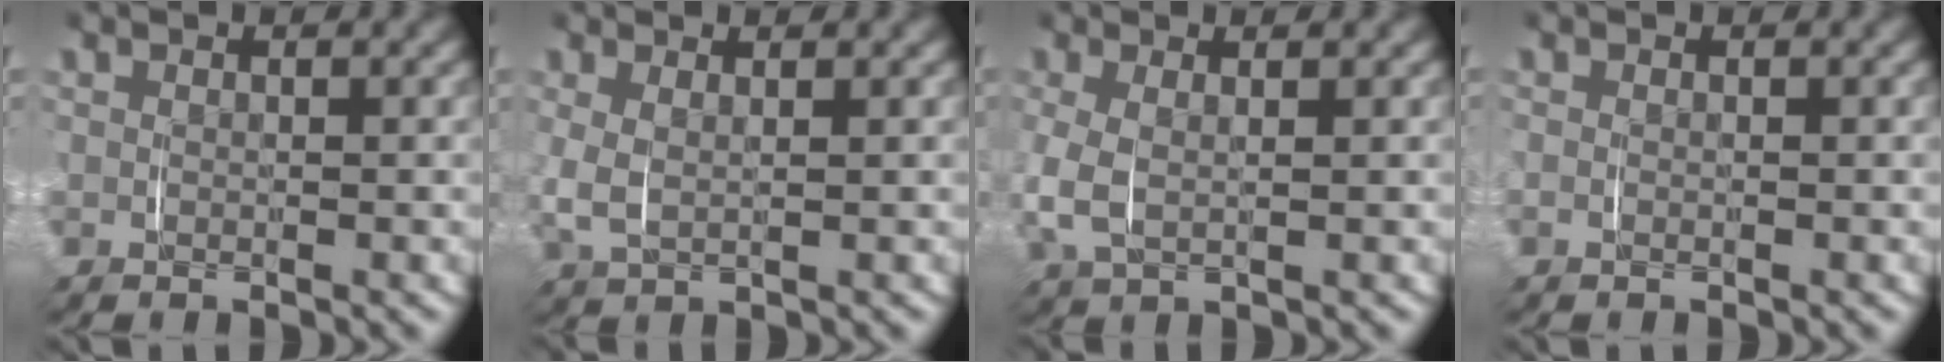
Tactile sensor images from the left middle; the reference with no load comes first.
{"total": 3.3, "force": [0.3, 2.3, 2.3], "torque": [-0.077, -0.011, 0.011]}
{"total": 3.8, "force": [0.0, 2.5, 2.9], "torque": [-0.094, -0.012, 0.007]}
{"total": 0.6, "force": [-0.3, 0.3, 0.3], "torque": [-0.013, -0.001, -0.006]}